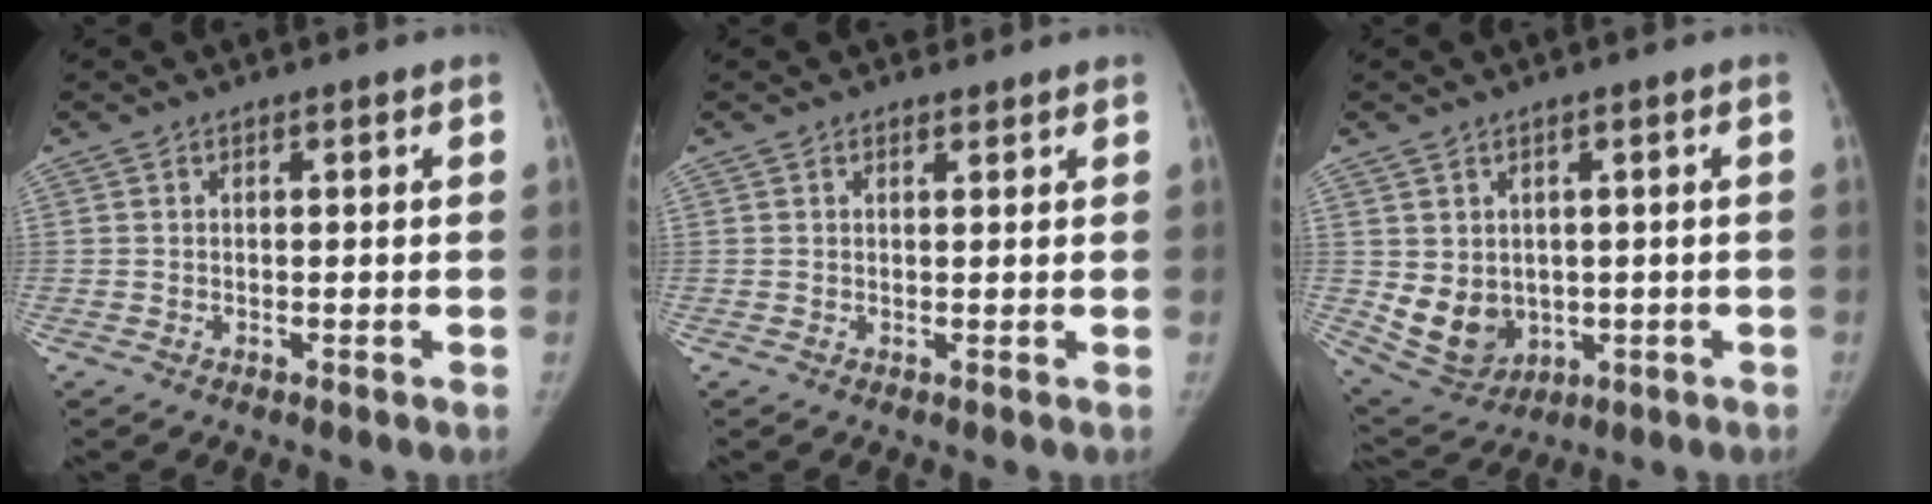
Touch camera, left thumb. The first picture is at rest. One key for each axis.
{"total": 0.9, "fx": 0.7, "fy": 0.5, "fz": 0.1, "tx": 0.003, "ty": -0.005, "tz": 0.006}
{"total": 9.2, "fx": -0.7, "fy": 7.6, "fz": 5.1, "tx": -0.065, "ty": -0.010, "tz": 0.018}